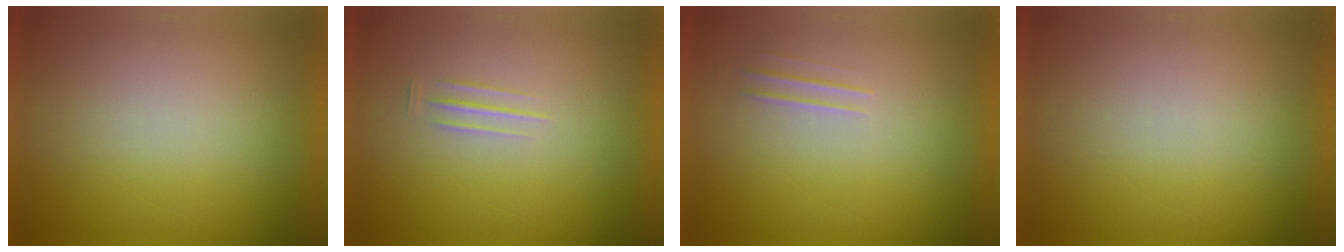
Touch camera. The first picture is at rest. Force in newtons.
{"total": 1.4}
{"total": 1.8}
{"total": 1.0}